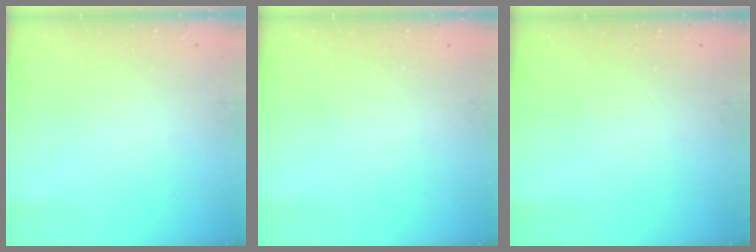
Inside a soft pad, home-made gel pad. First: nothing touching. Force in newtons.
{"total": 0.0}
{"total": 0.0}